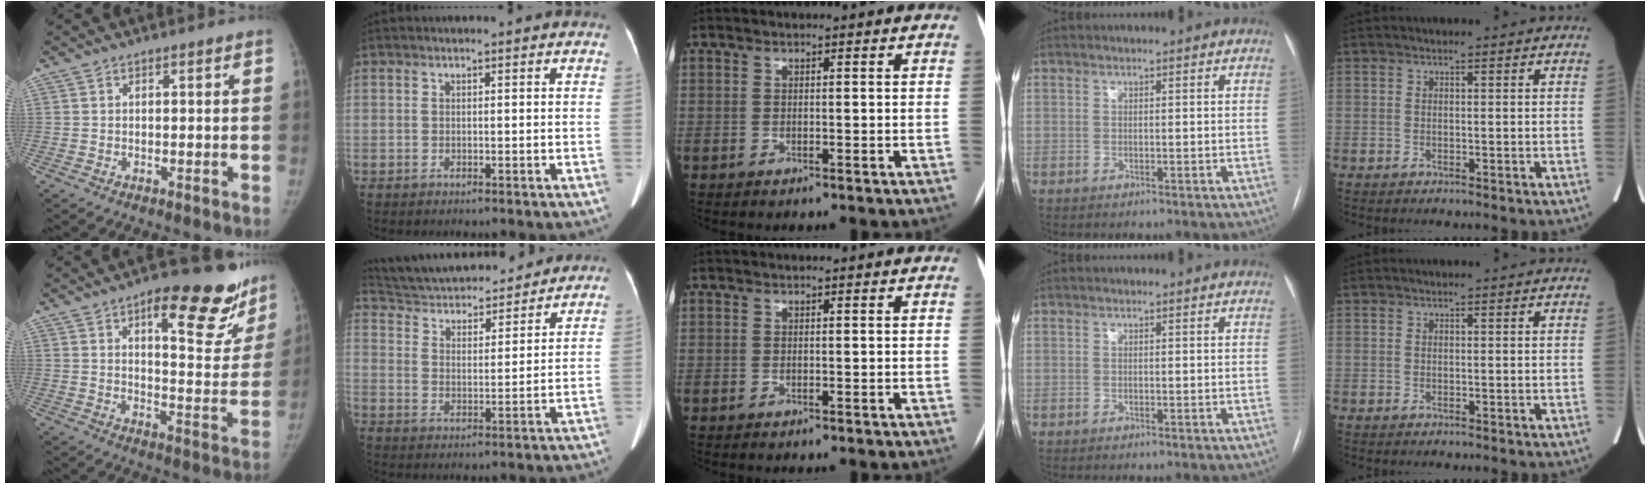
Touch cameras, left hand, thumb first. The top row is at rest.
{"thumb": {"total": 19.4, "force": [11.8, 7.3, 13.6], "torque": [-0.113, -0.059, 0.156]}, "index": {"total": 18.4, "force": [17.0, 3.9, 5.9], "torque": [-0.106, 0.019, 0.262]}}